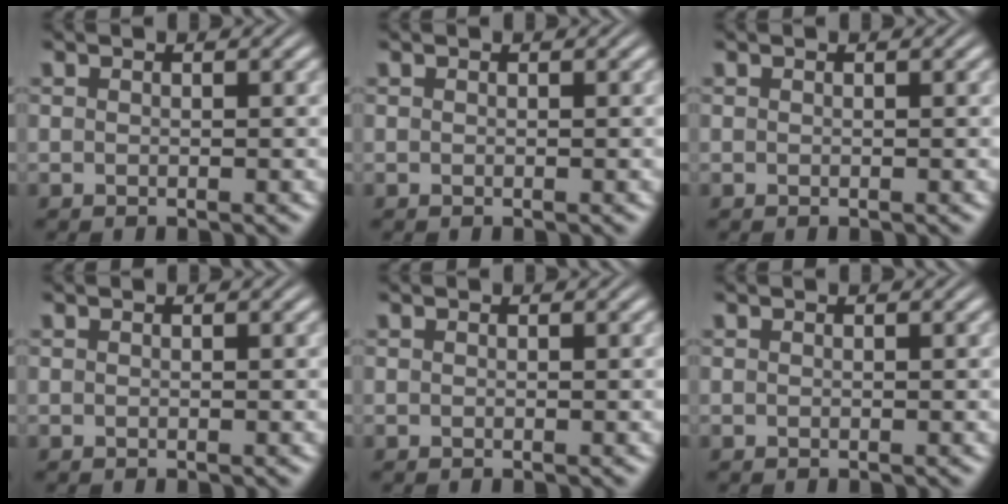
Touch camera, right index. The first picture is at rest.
{"total": 0.0}
{"total": 0.0}
{"total": 0.0}
{"total": 0.0}
{"total": 0.0}